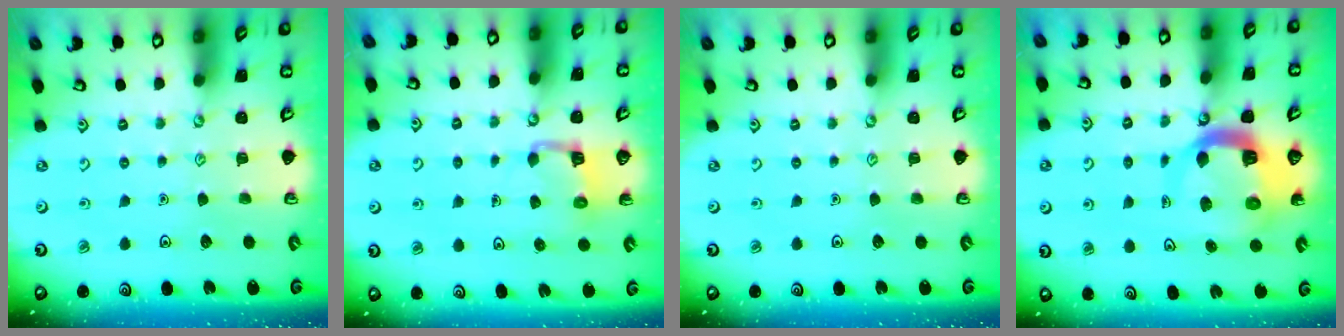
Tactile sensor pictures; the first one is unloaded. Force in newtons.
{"total": 2.8, "press": 2.8, "slide": 0.2}
{"total": 0.0}
{"total": 9.6, "press": 9.6, "slide": 1.3}